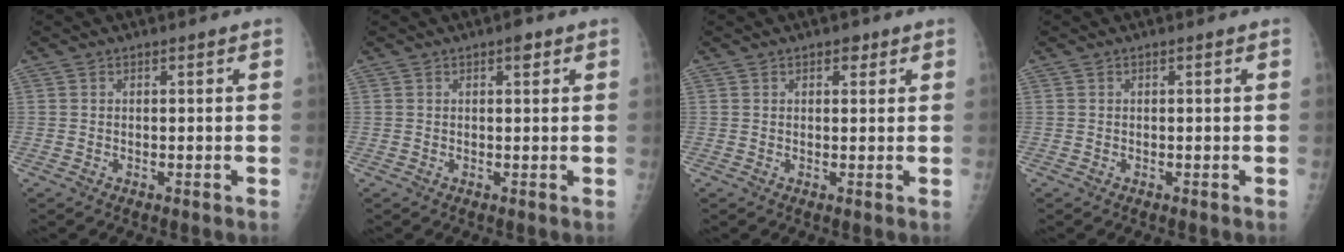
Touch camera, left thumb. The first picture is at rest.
{"total": 1.6, "force": [0.9, 0.7, 1.1], "torque": [-0.010, -0.001, 0.009]}
{"total": 1.9, "force": [1.2, 1.2, 1.0], "torque": [0.000, -0.003, 0.012]}
{"total": 0.0}